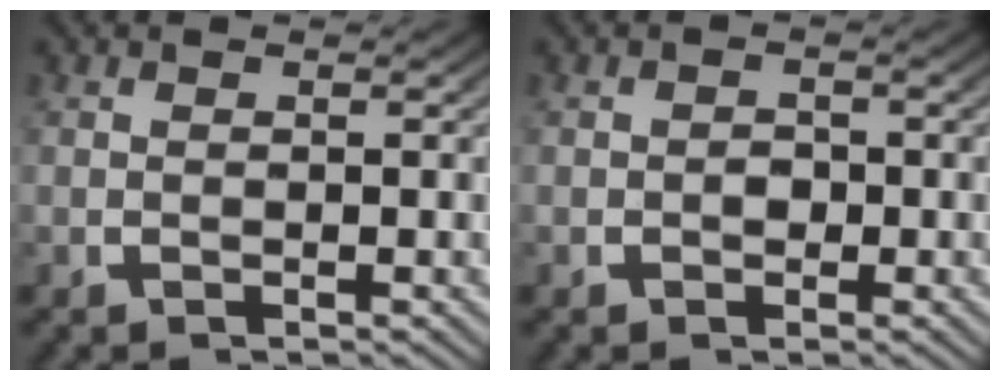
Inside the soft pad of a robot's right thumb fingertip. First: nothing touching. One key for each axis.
{"total": 1.1, "fx": -0.4, "fy": 0.9, "fz": 0.6, "tx": -0.012, "ty": -0.009, "tz": -0.006}